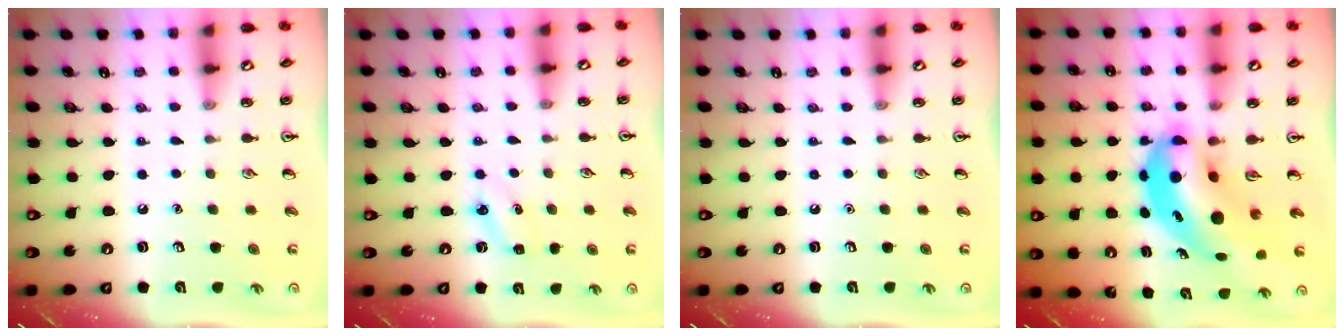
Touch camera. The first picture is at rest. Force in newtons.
{"total": 3.8, "press": 3.6, "slide": 1.3}
{"total": 0.0}
{"total": 9.2, "press": 8.9, "slide": 2.5}